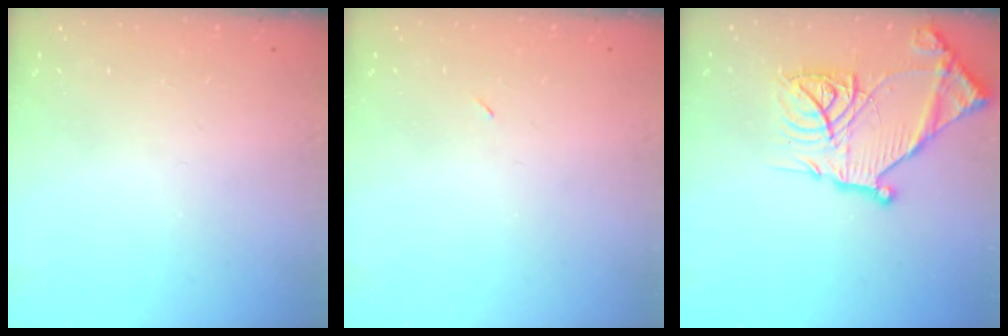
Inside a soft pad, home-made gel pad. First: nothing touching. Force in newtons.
{"total": 2.2, "press": 1.8, "slide": 1.2}
{"total": 22.8, "press": 22.6, "slide": 2.3}